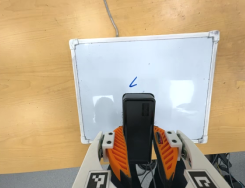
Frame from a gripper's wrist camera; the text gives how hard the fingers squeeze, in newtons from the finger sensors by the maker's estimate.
{"total": 7.9, "left": 5.6, "right": 10.2}